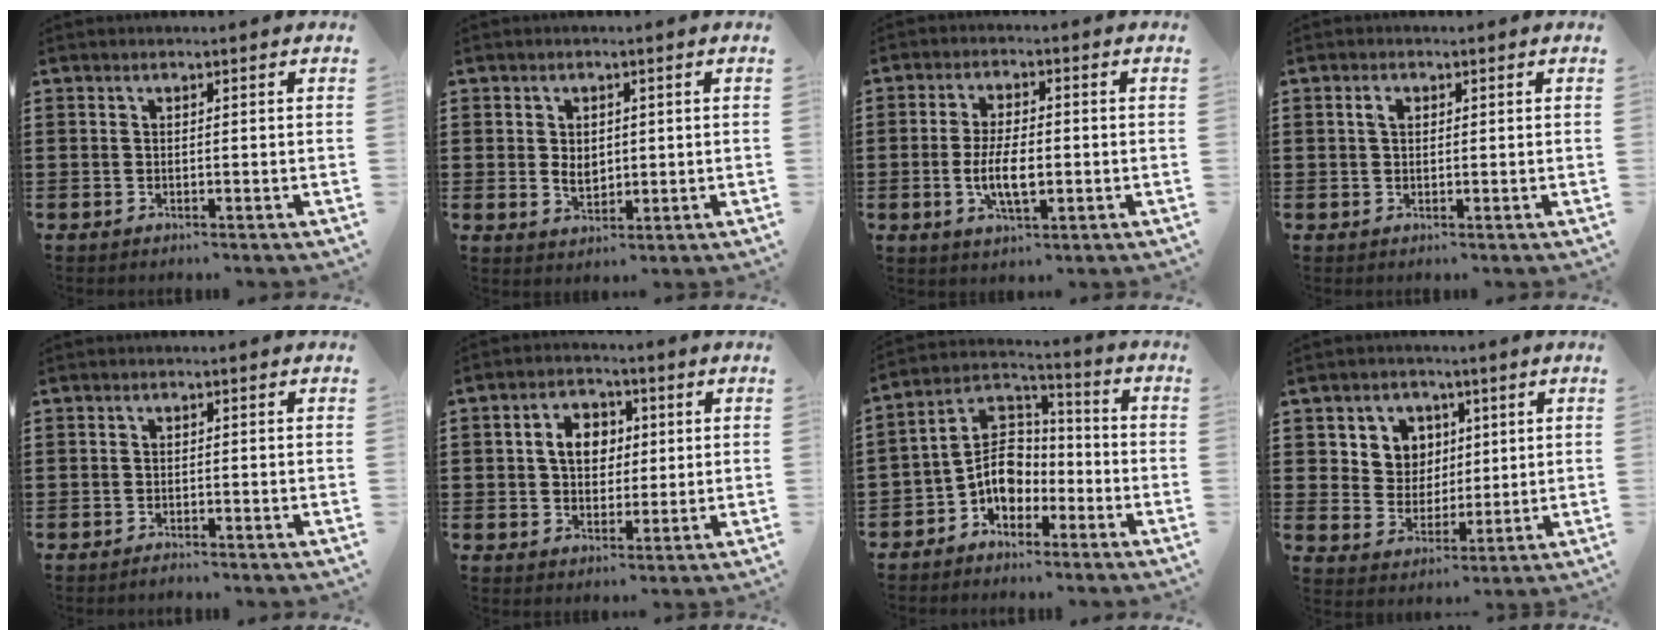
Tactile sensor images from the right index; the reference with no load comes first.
{"total": 2.9, "force": [0.3, 2.3, 1.8], "torque": [-0.033, 0.006, 0.004]}
{"total": 6.4, "force": [-1.0, 2.6, 5.8], "torque": [-0.120, -0.002, -0.023]}
{"total": 1.6, "force": [0.5, 1.1, 1.1], "torque": [-0.025, 0.008, 0.007]}
{"total": 0.8, "force": [-0.8, 0.1, 0.0], "torque": [-0.002, -0.001, -0.016]}
{"total": 5.8, "force": [0.8, 4.6, 3.5], "torque": [-0.077, 0.014, 0.008]}
{"total": 7.3, "force": [-2.3, 5.4, 4.4], "torque": [-0.111, 0.000, -0.052]}
{"total": 5.9, "force": [2.5, 5.3, 0.8], "torque": [-0.041, 0.005, 0.044]}